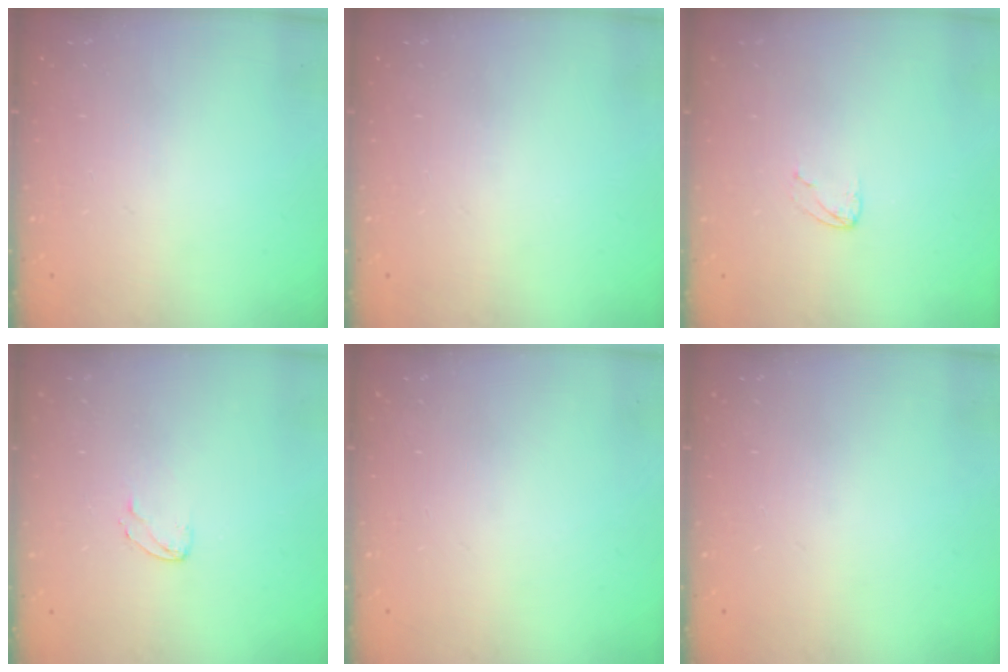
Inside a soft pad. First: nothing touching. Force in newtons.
{"total": 0.0}
{"total": 3.6, "press": 3.6, "slide": 0.3}
{"total": 3.1, "press": 3.1, "slide": 0.2}
{"total": 0.0}
{"total": 0.0}